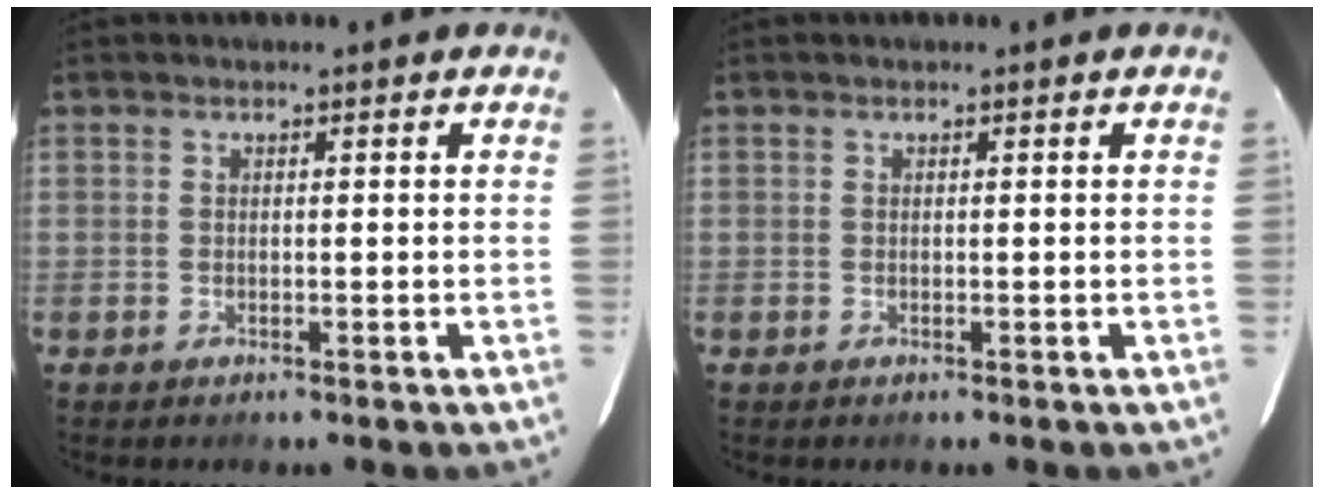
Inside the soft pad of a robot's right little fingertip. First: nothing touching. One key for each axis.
{"total": 0.0}